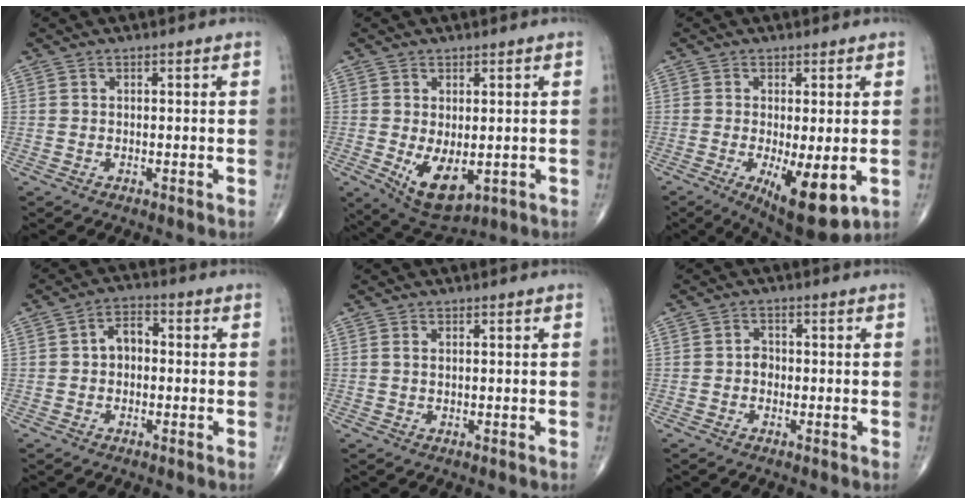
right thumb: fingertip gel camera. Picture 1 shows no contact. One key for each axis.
{"total": 8.3, "fx": -1.4, "fy": 4.4, "fz": 6.9, "tx": -0.098, "ty": -0.014, "tz": -0.002}
{"total": 10.7, "fx": -2.9, "fy": 3.5, "fz": 9.7, "tx": -0.142, "ty": -0.024, "tz": -0.033}
{"total": 4.6, "fx": -0.1, "fy": 3.3, "fz": 3.3, "tx": -0.040, "ty": 0.020, "tz": -0.011}
{"total": 0.6, "fx": 0.3, "fy": 0.2, "fz": 0.5, "tx": -0.014, "ty": 0.004, "tz": 0.006}
{"total": 1.7, "fx": -0.4, "fy": 1.4, "fz": 0.9, "tx": -0.001, "ty": 0.007, "tz": -0.012}